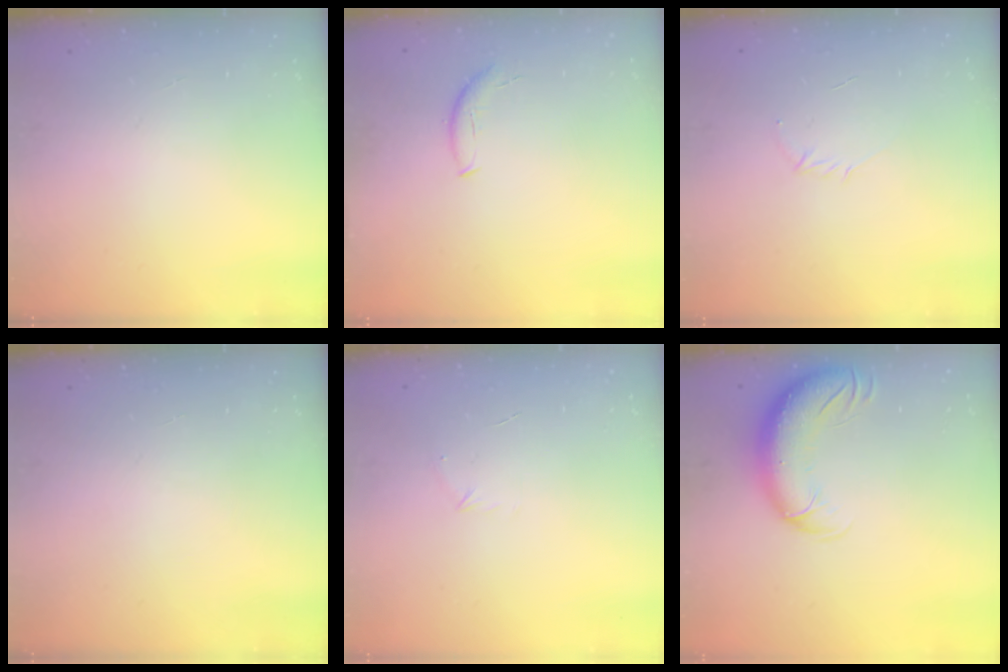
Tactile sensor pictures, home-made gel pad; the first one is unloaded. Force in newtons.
{"total": 6.6, "press": 6.6, "slide": 0.6}
{"total": 2.8, "press": 2.7, "slide": 0.7}
{"total": 0.0}
{"total": 4.0, "press": 3.9, "slide": 1.2}
{"total": 12.9, "press": 12.4, "slide": 3.5}